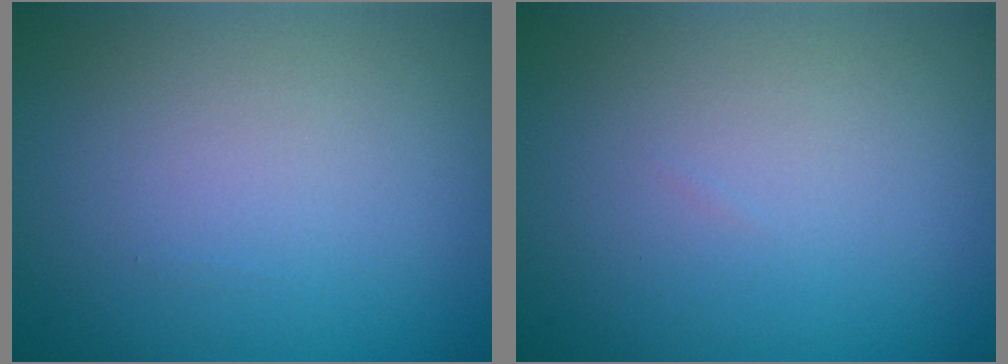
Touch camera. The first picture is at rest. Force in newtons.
{"total": 0.0}